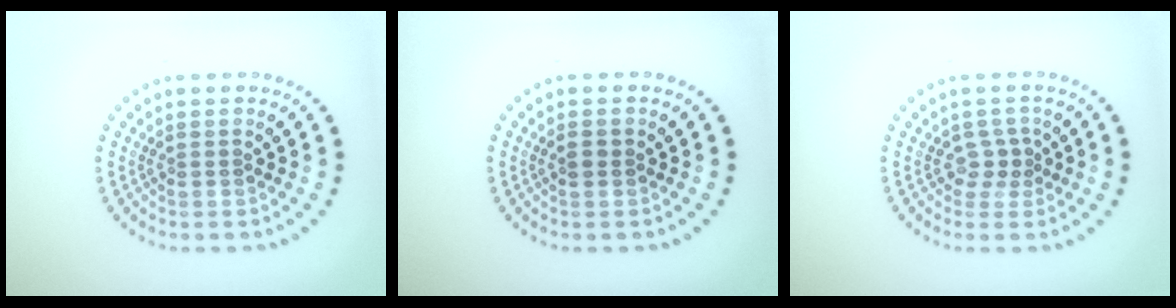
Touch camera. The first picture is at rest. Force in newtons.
{"total": 0.9, "press": 0.8, "slide": 0.2}
{"total": 1.5, "press": 1.1, "slide": 1.0}